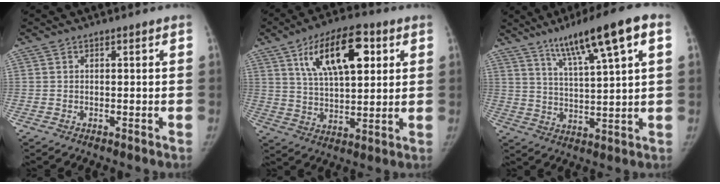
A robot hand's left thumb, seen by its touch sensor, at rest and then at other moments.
{"total": 16.2, "force": [6.5, 7.4, 12.9], "torque": [-0.185, -0.011, 0.112]}
{"total": 14.3, "force": [7.3, 1.9, 12.1], "torque": [-0.196, -0.011, 0.121]}